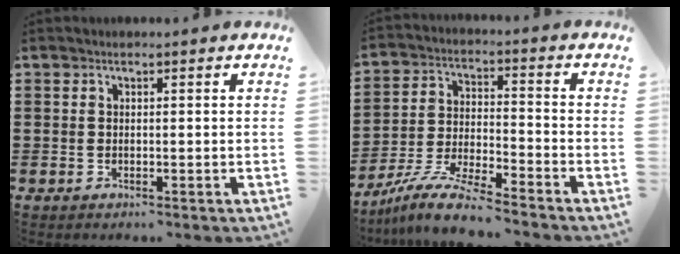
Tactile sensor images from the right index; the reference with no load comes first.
{"total": 8.7, "force": [-8.0, 0.3, 3.3], "torque": [-0.070, 0.008, -0.158]}